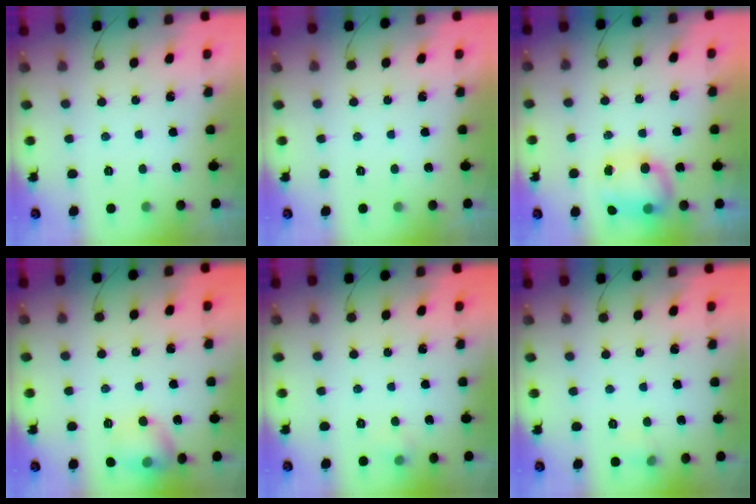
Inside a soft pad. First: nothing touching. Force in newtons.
{"total": 0.0}
{"total": 8.3, "press": 8.3, "slide": 0.9}
{"total": 10.4, "press": 10.3, "slide": 1.4}
{"total": 3.9, "press": 3.7, "slide": 1.2}
{"total": 4.2, "press": 3.8, "slide": 1.7}